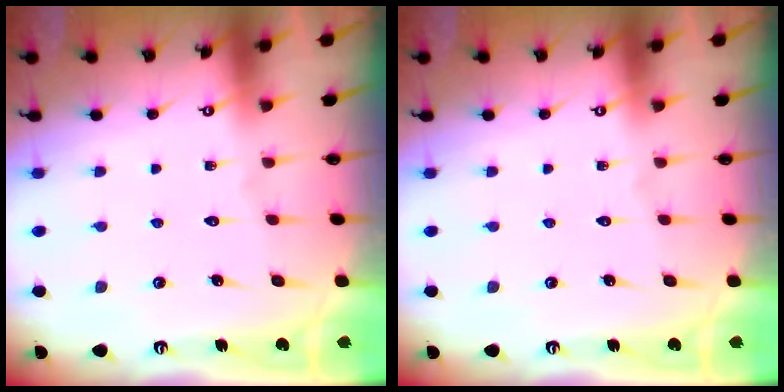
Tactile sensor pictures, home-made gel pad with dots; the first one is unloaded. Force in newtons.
{"total": 0.0}